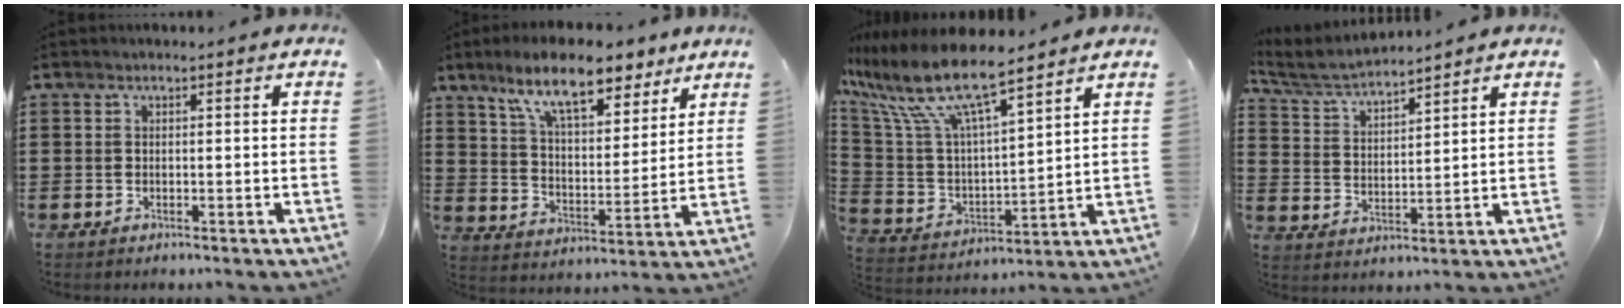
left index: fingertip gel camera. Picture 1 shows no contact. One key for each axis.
{"total": 11.7, "fx": 8.7, "fy": 3.6, "fz": 7.0, "tx": -0.144, "ty": -0.019, "tz": 0.154}
{"total": 11.0, "fx": 8.6, "fy": 2.0, "fz": 6.5, "tx": -0.176, "ty": -0.054, "tz": 0.145}
{"total": 4.7, "fx": 4.5, "fy": 0.4, "fz": 1.3, "tx": -0.046, "ty": -0.022, "tz": 0.076}